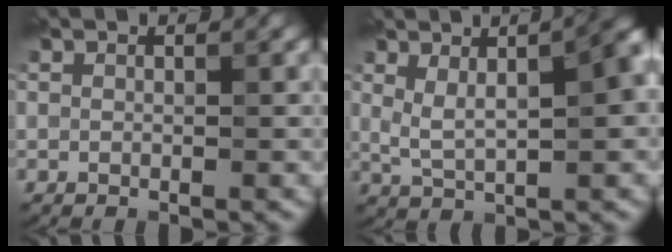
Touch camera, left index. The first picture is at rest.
{"total": 6.9, "force": [1.6, 2.4, 6.3], "torque": [-0.107, 0.004, 0.029]}